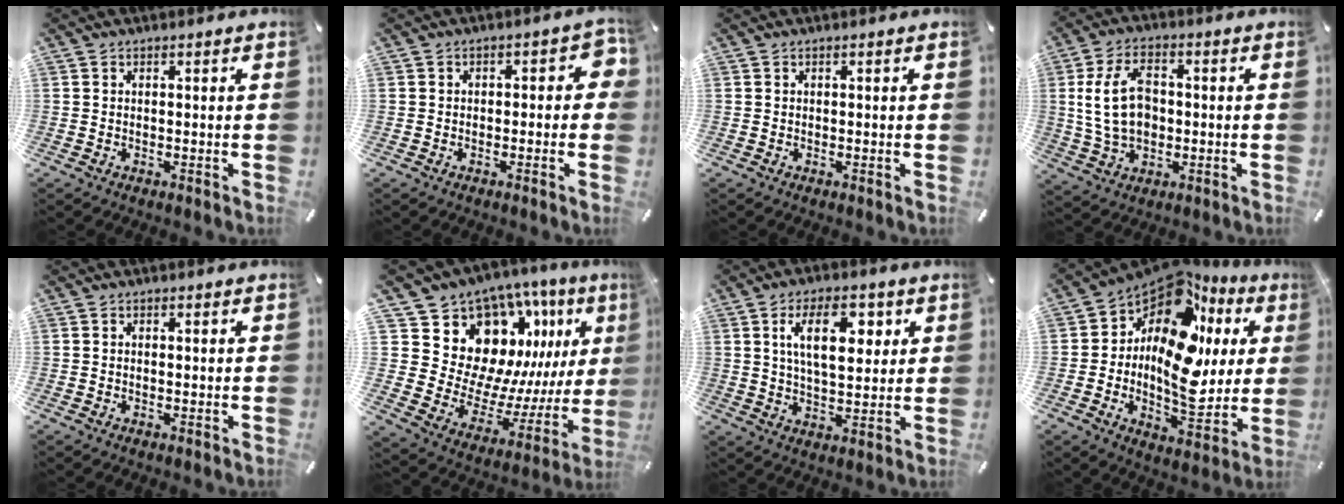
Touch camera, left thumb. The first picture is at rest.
{"total": 4.3, "force": [-0.7, 2.7, 3.3], "torque": [-0.044, 0.011, -0.017]}
{"total": 0.0}
{"total": 11.8, "force": [0.7, 8.1, 8.6], "torque": [-0.174, 0.007, 0.012]}
{"total": 0.5, "force": [0.0, 0.4, 0.4], "torque": [-0.007, 0.001, 0.000]}
{"total": 16.6, "force": [10.7, 11.2, 6.0], "torque": [-0.083, -0.120, 0.214]}
{"total": 12.6, "force": [4.6, 6.6, 9.6], "torque": [-0.151, -0.001, 0.076]}
{"total": 17.7, "force": [4.9, 10.1, 13.7], "torque": [-0.249, -0.071, 0.074]}